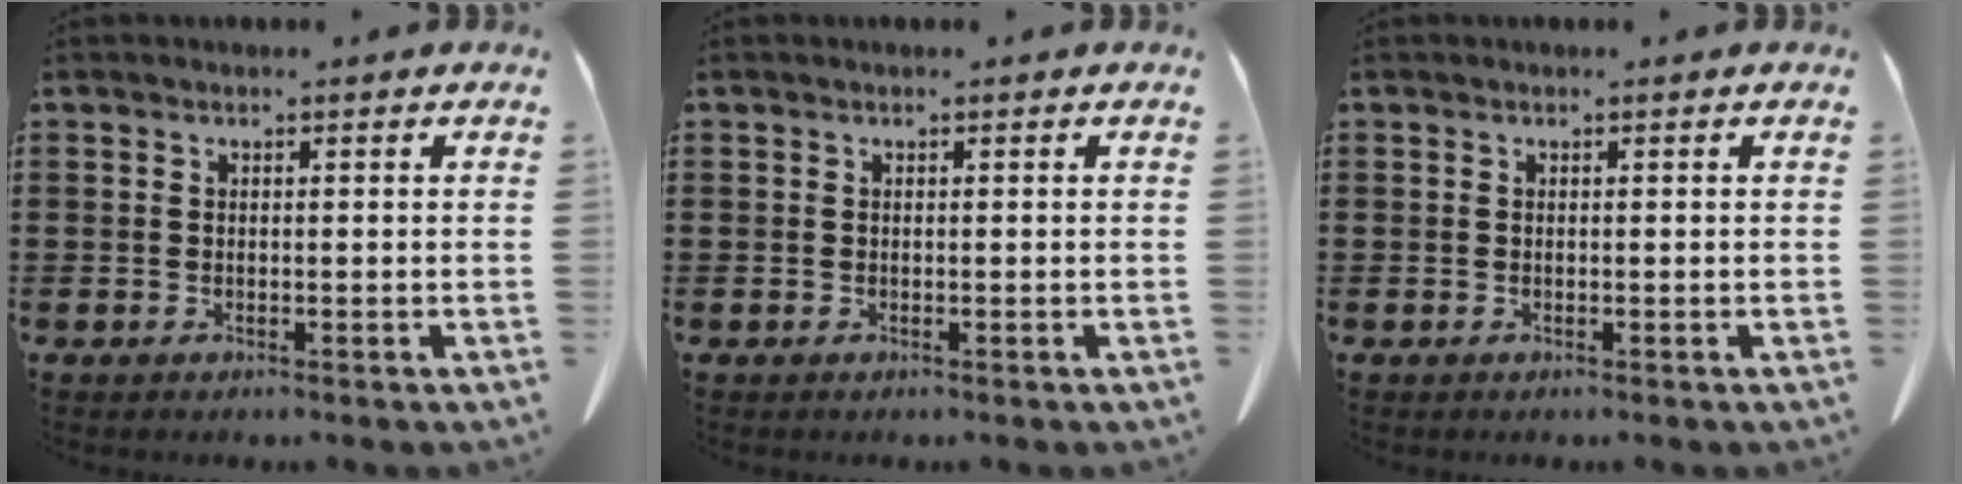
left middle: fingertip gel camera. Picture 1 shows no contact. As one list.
[{"total": 0.0}, {"total": 0.0}]